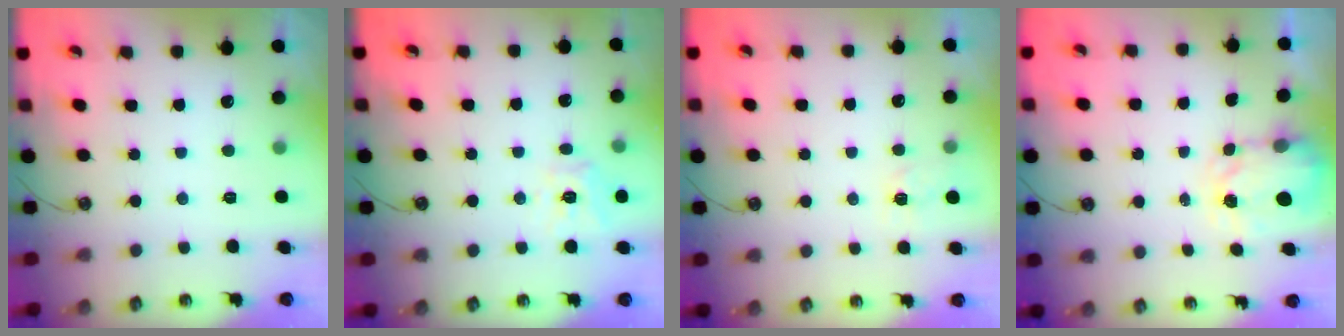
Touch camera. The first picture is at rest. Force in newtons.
{"total": 11.1, "press": 11.1, "slide": 1.1}
{"total": 3.3, "press": 3.2, "slide": 0.6}
{"total": 3.4, "press": 3.4, "slide": 0.5}